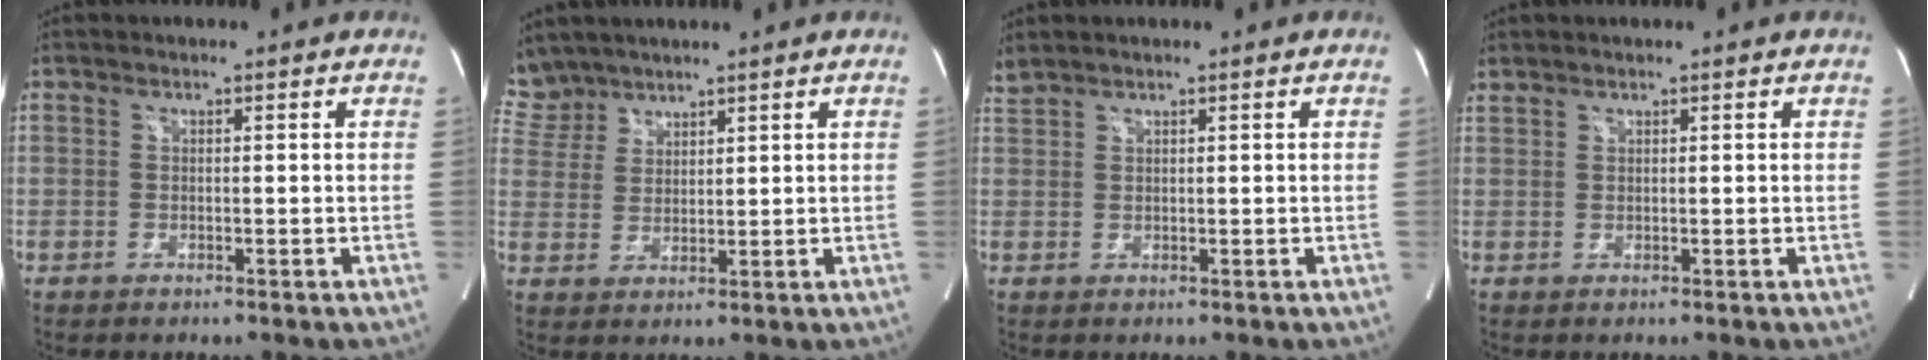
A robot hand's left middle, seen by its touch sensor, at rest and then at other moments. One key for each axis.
{"total": 5.4, "fx": 5.1, "fy": 1.8, "fz": -0.3, "tx": 0.000, "ty": 0.009, "tz": 0.113}
{"total": 1.6, "fx": 1.5, "fy": -0.3, "fz": 0.4, "tx": -0.017, "ty": 0.019, "tz": 0.039}
{"total": 1.1, "fx": 1.1, "fy": -0.1, "fz": 0.2, "tx": -0.015, "ty": 0.012, "tz": 0.030}